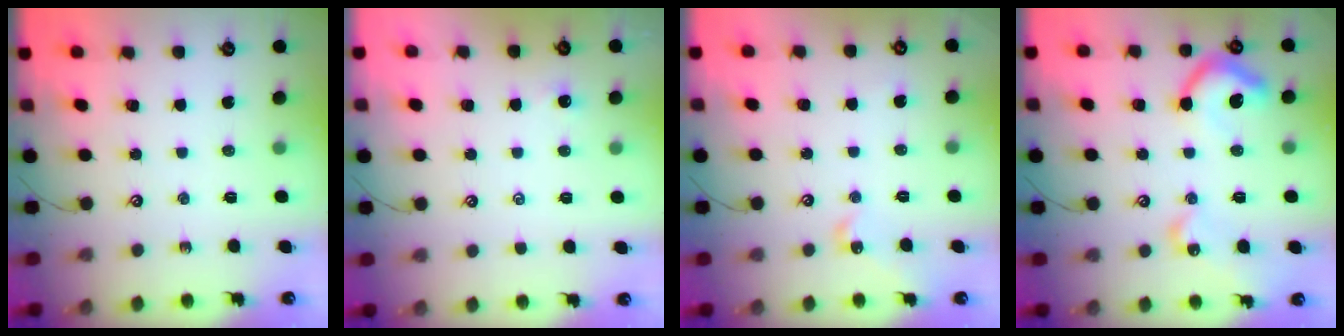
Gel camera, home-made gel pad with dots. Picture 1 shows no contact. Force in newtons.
{"total": 1.5, "press": 1.4, "slide": 0.4}
{"total": 3.4, "press": 3.3, "slide": 0.6}
{"total": 12.7, "press": 12.7, "slide": 1.2}